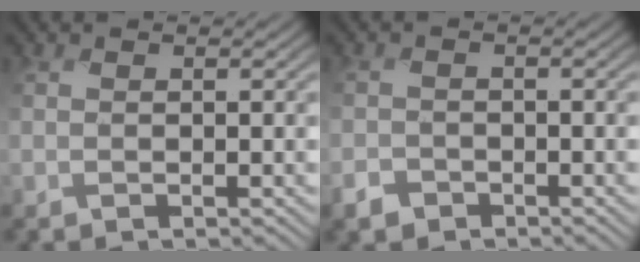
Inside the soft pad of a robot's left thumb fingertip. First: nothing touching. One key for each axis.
{"total": 2.1, "fx": -1.5, "fy": 1.4, "fz": 0.6, "tx": -0.013, "ty": -0.004, "tz": -0.036}